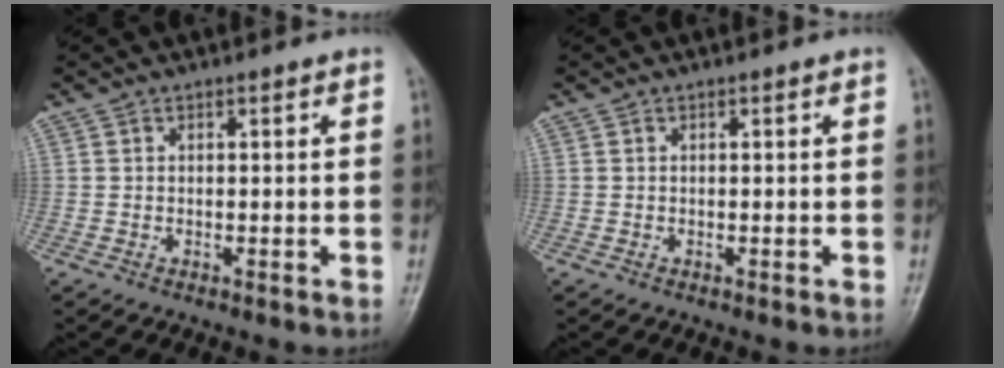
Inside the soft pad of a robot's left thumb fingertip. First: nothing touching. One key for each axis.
{"total": 0.0}